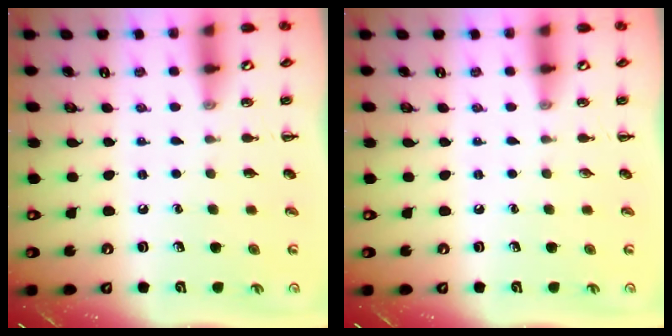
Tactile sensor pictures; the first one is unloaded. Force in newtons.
{"total": 0.0}